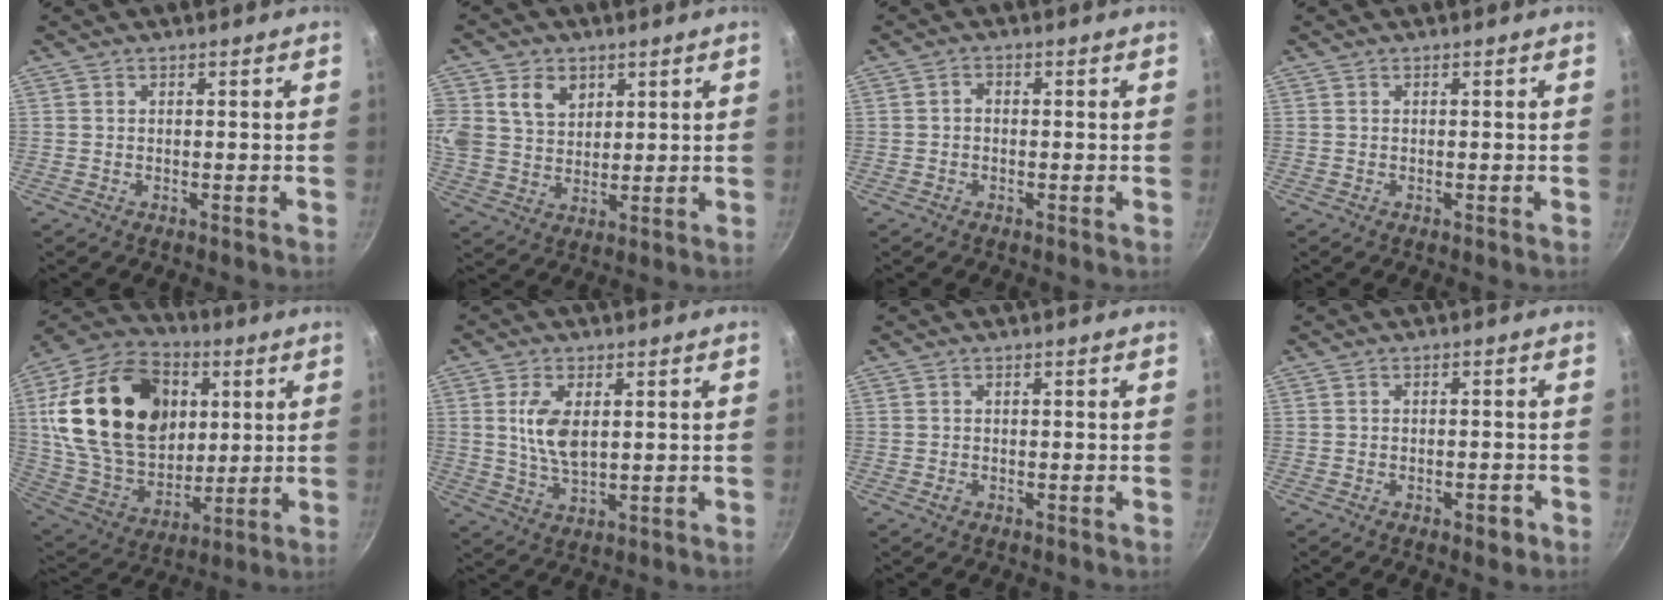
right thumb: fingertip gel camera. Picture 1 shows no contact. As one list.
[{"total": 13.4, "force": [4.9, 10.5, 6.7], "torque": [-0.144, 0.006, 0.097]}, {"total": 1.5, "force": [-0.3, 1.1, 0.9], "torque": [-0.016, 0.010, -0.007]}, {"total": 0.0}, {"total": 30.0, "force": [6.7, 20.8, 20.5], "torque": [-0.338, -0.008, 0.122]}, {"total": 7.8, "force": [1.6, 4.0, 6.6], "torque": [-0.123, -0.011, 0.033]}, {"total": 0.8, "force": [-0.4, 0.5, 0.4], "torque": [-0.009, 0.002, -0.008]}, {"total": 8.8, "force": [-4.6, 5.1, 5.5], "torque": [-0.055, 0.033, -0.064]}]